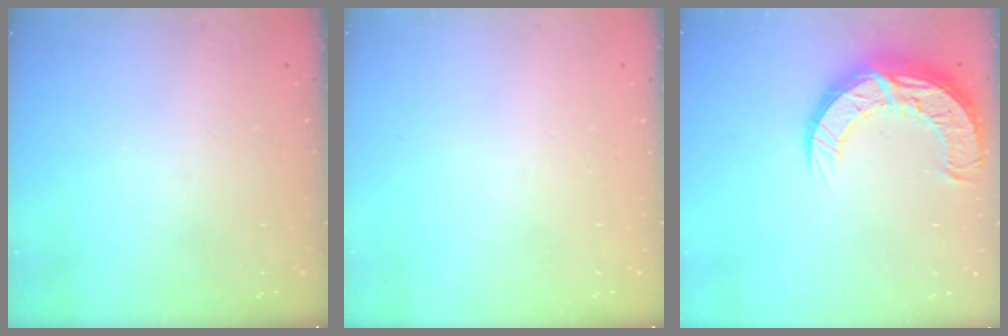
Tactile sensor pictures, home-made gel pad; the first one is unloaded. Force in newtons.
{"total": 0.0}
{"total": 13.3, "press": 13.2, "slide": 1.2}